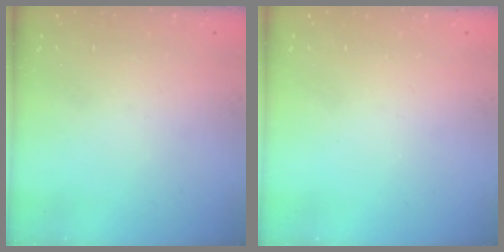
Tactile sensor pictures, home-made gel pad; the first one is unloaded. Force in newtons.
{"total": 0.0}